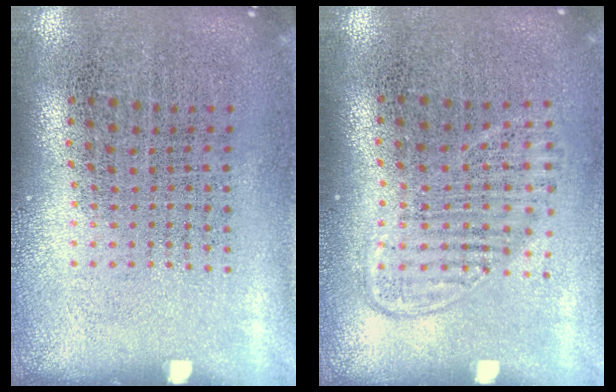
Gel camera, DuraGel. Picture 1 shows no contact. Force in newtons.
{"total": 1.4, "press": 1.2, "slide": 0.7}